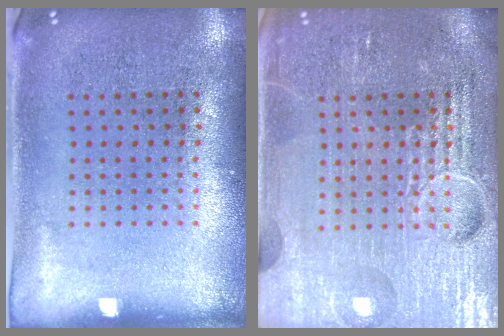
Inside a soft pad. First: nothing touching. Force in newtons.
{"total": 7.2, "press": 7.1, "slide": 0.9}